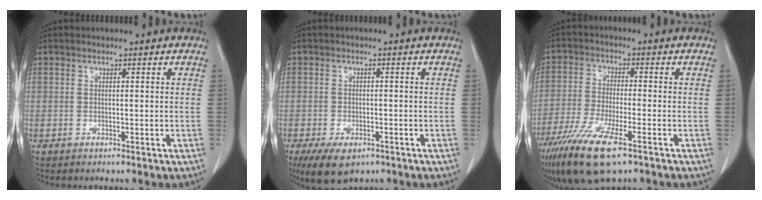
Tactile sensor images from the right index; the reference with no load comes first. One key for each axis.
{"total": 6.3, "fx": -3.9, "fy": 3.2, "fz": 3.7, "tx": -0.064, "ty": -0.006, "tz": -0.061}
{"total": 10.9, "fx": -6.5, "fy": 1.7, "fz": 8.6, "tx": -0.166, "ty": -0.027, "tz": -0.115}